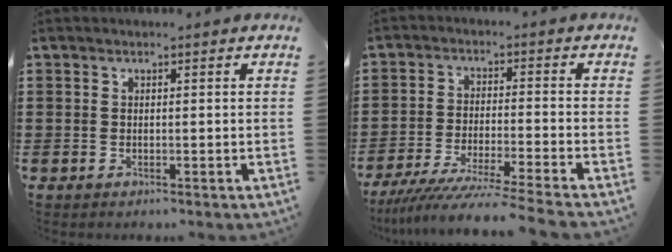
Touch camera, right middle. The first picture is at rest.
{"total": 6.9, "force": [-6.3, -0.8, 2.6], "torque": [-0.054, -0.021, -0.125]}